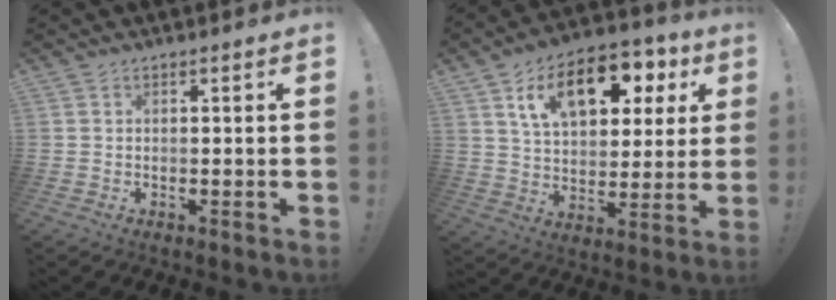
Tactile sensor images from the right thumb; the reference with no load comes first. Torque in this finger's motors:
{"motor_torque": [2.50, 2.51, 0.52, 0.51, 0.45]}